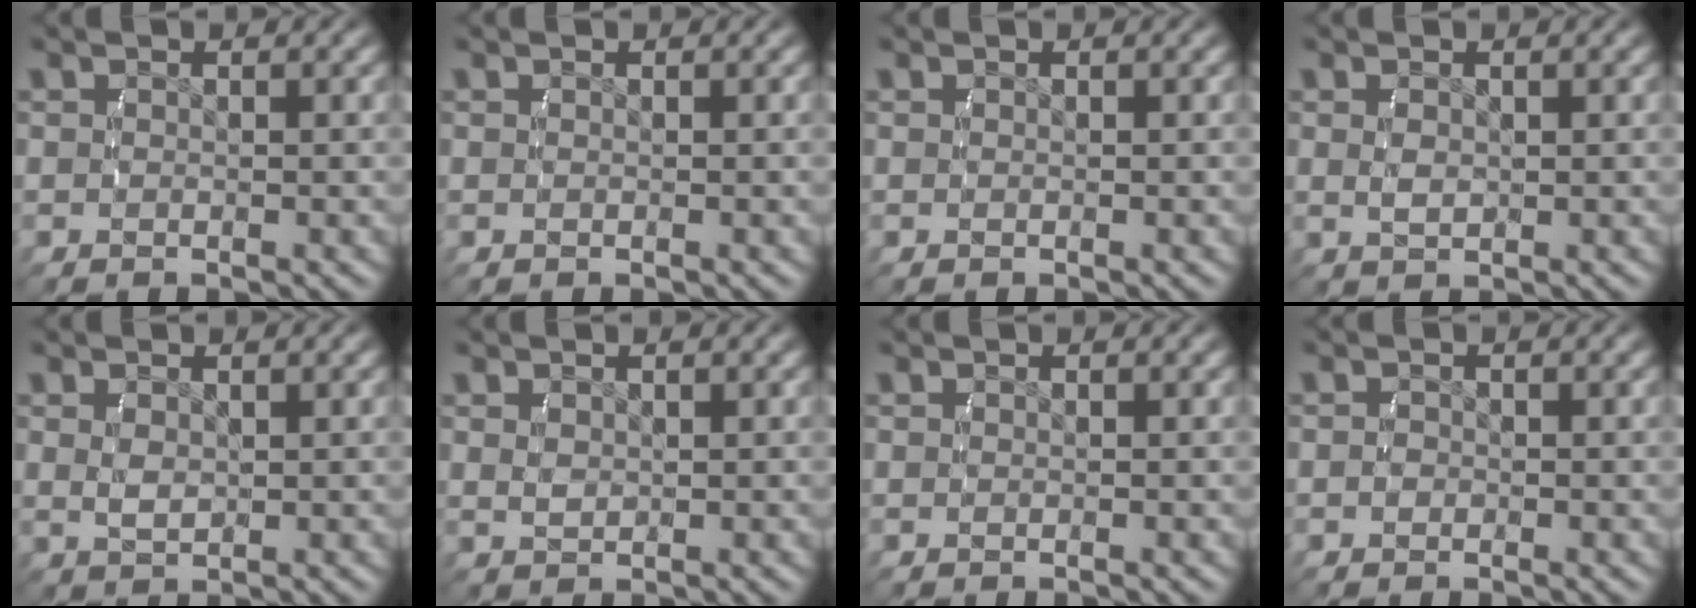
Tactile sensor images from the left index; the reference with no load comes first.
{"total": 0.0}
{"total": 0.0}
{"total": 1.1, "force": [0.3, 0.4, 0.9], "torque": [-0.015, -0.007, 0.014]}
{"total": 1.4, "force": [0.5, 0.6, 1.2], "torque": [-0.021, -0.007, 0.019]}
{"total": 0.9, "force": [0.5, 0.4, 0.6], "torque": [-0.009, -0.003, 0.017]}
{"total": 0.0}
{"total": 0.0}